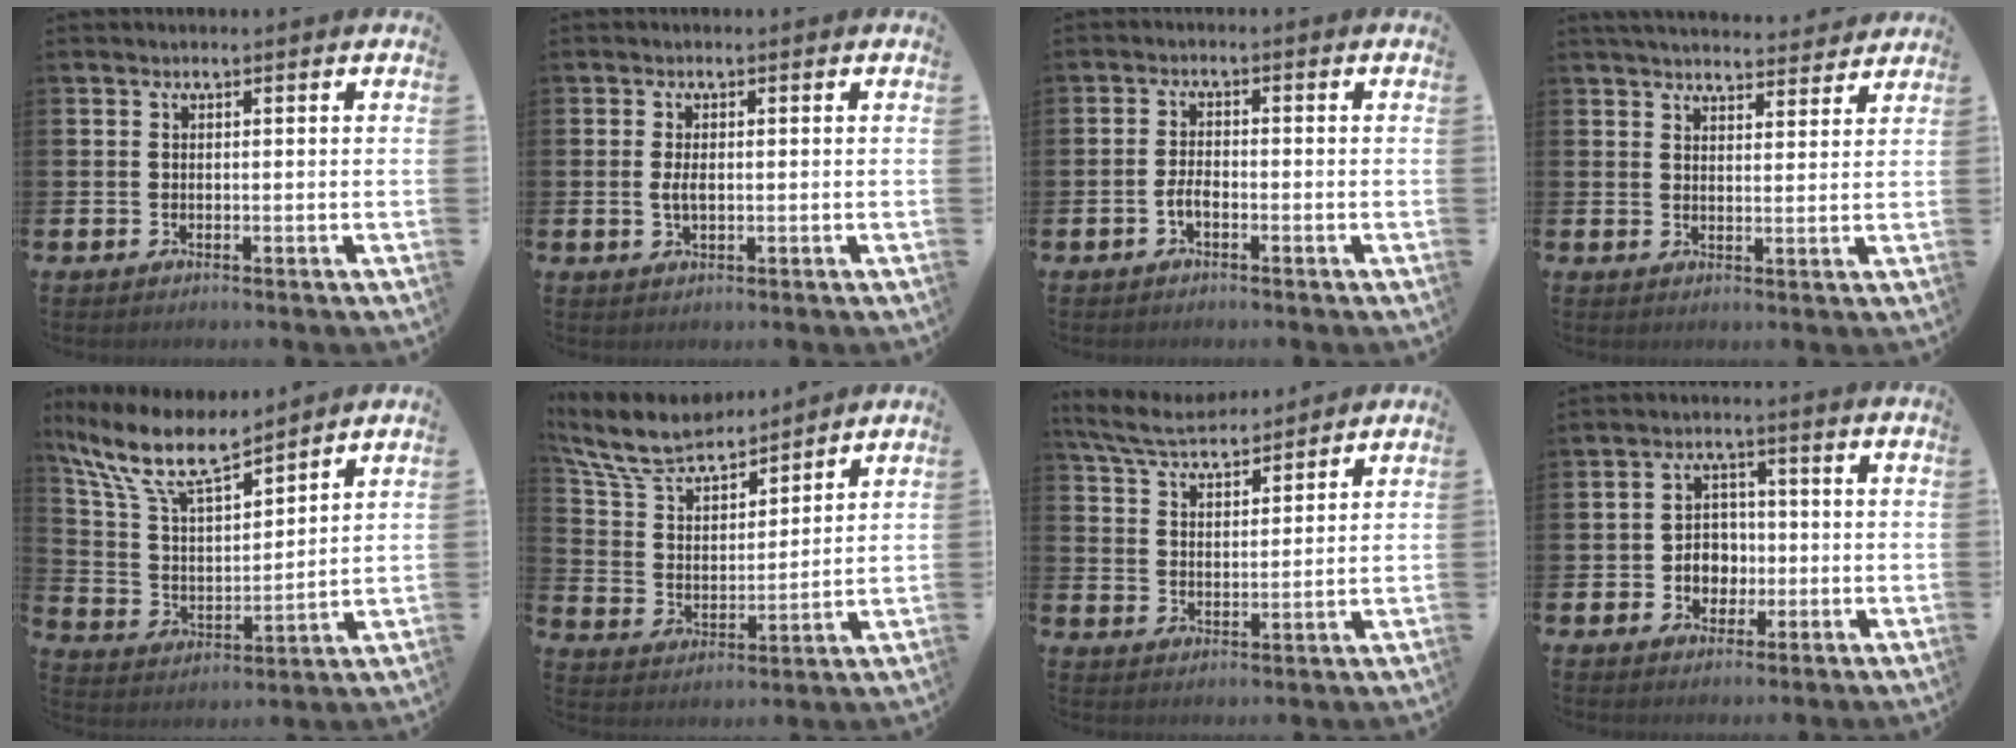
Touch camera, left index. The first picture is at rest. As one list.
[{"total": 2.0, "force": [-0.1, 0.9, 1.8], "torque": [-0.029, 0.000, -0.004]}, {"total": 2.0, "force": [-1.0, 0.8, 1.5], "torque": [-0.022, 0.000, -0.023]}, {"total": 4.3, "force": [4.3, 0.5, 0.4], "torque": [-0.010, -0.025, 0.076]}, {"total": 11.1, "force": [9.4, 2.5, 5.2], "torque": [-0.139, -0.053, 0.167]}, {"total": 9.4, "force": [8.4, 2.8, 3.1], "torque": [-0.101, -0.051, 0.150]}, {"total": 6.3, "force": [6.0, 1.2, 1.4], "torque": [-0.052, -0.029, 0.108]}, {"total": 3.9, "force": [-0.8, 3.5, 1.4], "torque": [-0.025, 0.002, -0.025]}]